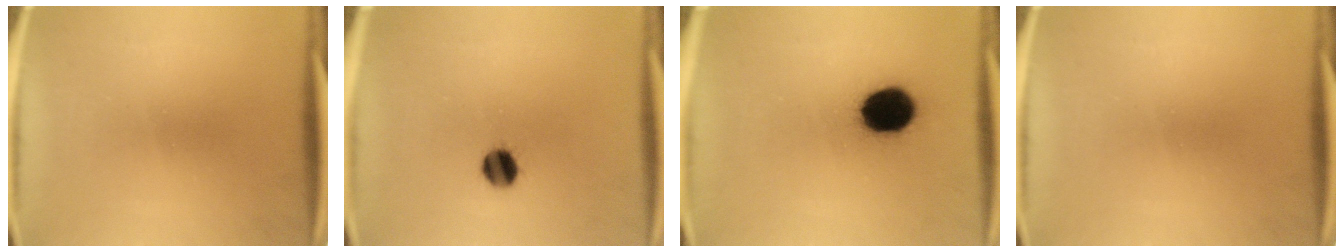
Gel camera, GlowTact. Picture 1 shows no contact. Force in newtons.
{"total": 5.3}
{"total": 13.2}
{"total": 0.0}